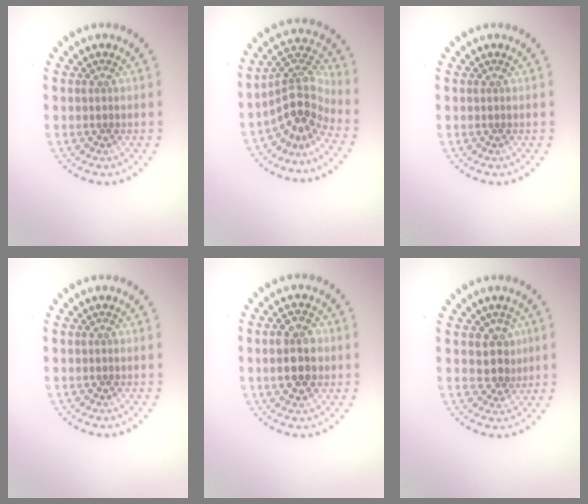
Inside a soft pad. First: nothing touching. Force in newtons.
{"total": 4.3, "press": 3.1, "slide": 2.9}
{"total": 0.0}
{"total": 0.0}
{"total": 4.7, "press": 4.7, "slide": 0.2}
{"total": 2.7, "press": 2.3, "slide": 1.4}